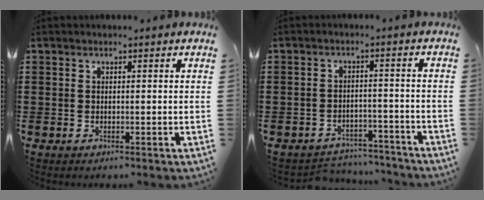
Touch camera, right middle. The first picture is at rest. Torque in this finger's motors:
{"motor_torque": [0.07, -0.19, 0.03, 0.00]}